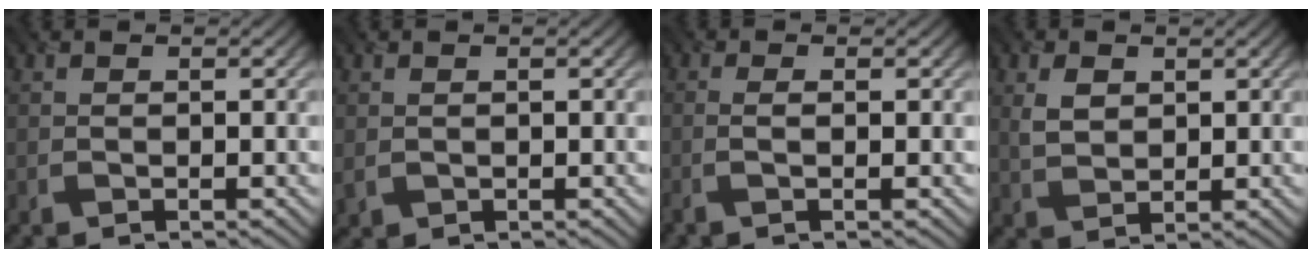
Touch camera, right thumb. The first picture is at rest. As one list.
[{"total": 1.1, "force": [0.2, 1.0, 0.6], "torque": [-0.017, -0.005, 0.007]}, {"total": 1.6, "force": [-0.3, 0.3, 1.6], "torque": [-0.031, 0.004, -0.013]}, {"total": 3.7, "force": [1.4, 2.4, 2.4], "torque": [-0.056, 0.000, 0.028]}]